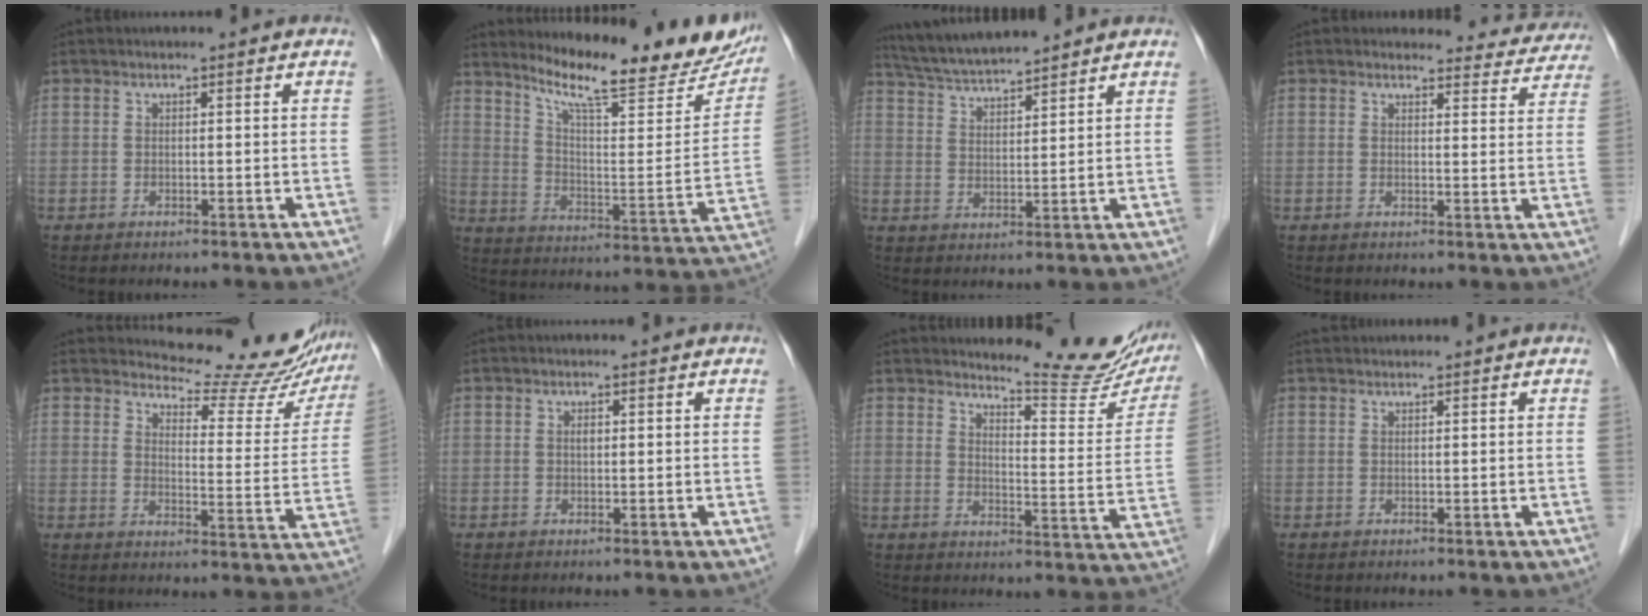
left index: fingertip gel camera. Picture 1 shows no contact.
{"total": 22.3, "force": [19.5, 2.7, 10.6], "torque": [-0.162, -0.061, 0.265]}
{"total": 9.6, "force": [8.9, 0.5, 3.6], "torque": [-0.069, 0.027, 0.162]}
{"total": 8.4, "force": [8.0, 2.6, -0.3], "torque": [0.039, -0.018, 0.061]}
{"total": 18.0, "force": [17.5, 3.3, 2.9], "torque": [-0.018, -0.091, 0.185]}
{"total": 0.7, "force": [0.2, 0.3, 0.6], "torque": [-0.013, 0.001, 0.004]}
{"total": 14.4, "force": [13.4, 1.5, 4.9], "torque": [-0.060, -0.070, 0.153]}
{"total": 1.8, "force": [1.7, 0.3, 0.2], "torque": [-0.008, 0.028, 0.033]}